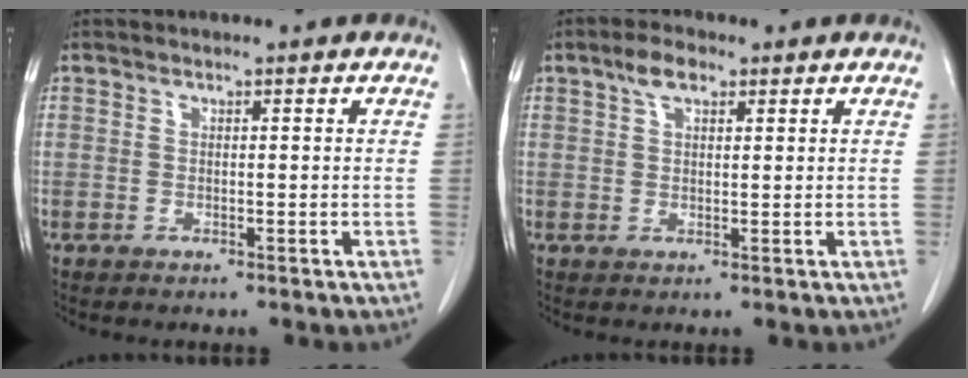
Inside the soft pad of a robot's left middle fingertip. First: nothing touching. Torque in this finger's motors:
{"motor_torque": [0.73, -0.47, -0.02, -0.01]}